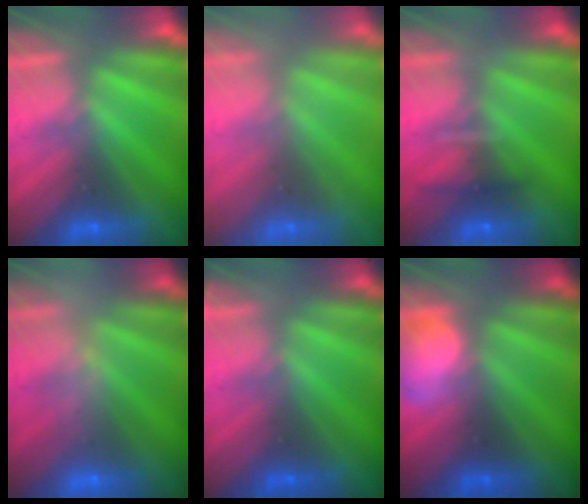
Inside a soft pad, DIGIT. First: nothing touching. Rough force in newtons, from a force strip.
{"total": 7.4}
{"total": 7.8}
{"total": 2.5}
{"total": 2.6}
{"total": 2.6}